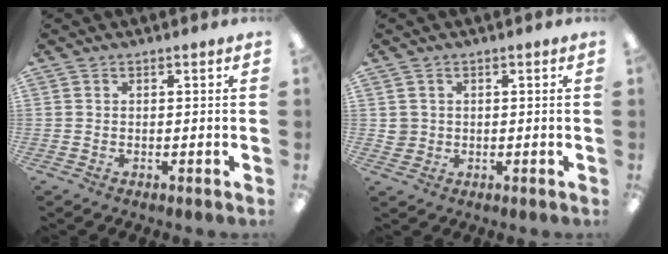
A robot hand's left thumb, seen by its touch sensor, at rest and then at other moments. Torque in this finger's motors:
{"motor_torque": [-0.04, 0.02, 0.02, -0.01, 0.00]}